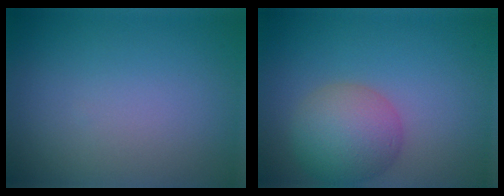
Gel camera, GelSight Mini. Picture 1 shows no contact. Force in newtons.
{"total": 5.3, "press": 5.3, "slide": 0.3}